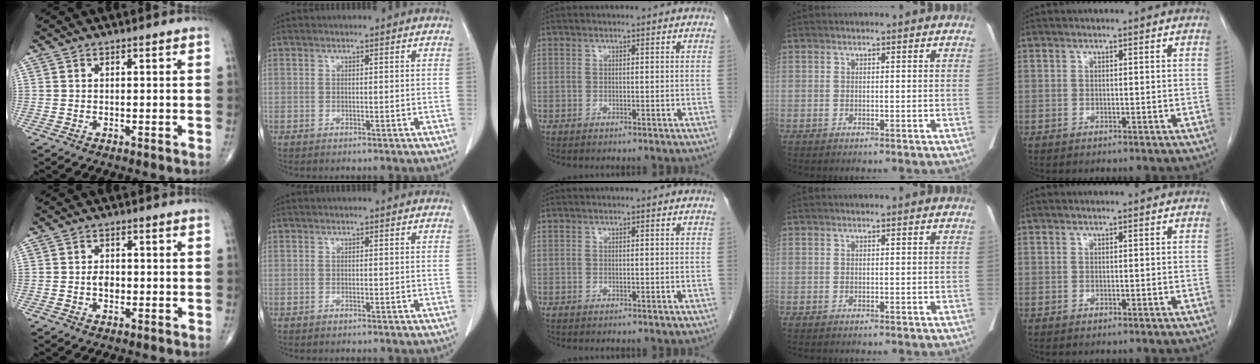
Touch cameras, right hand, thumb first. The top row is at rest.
{"thumb": {"total": 2.4, "force": [-0.5, 1.7, 1.7], "torque": [-0.019, 0.004, -0.010]}}